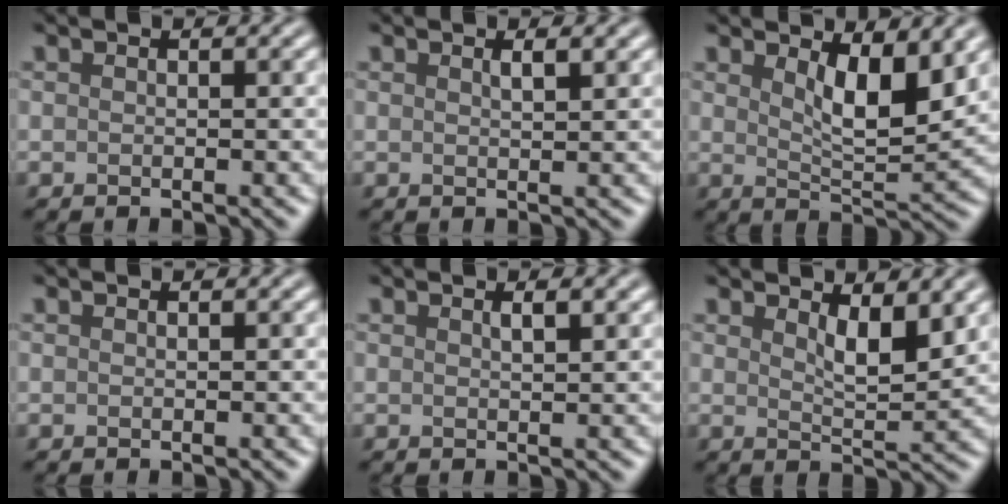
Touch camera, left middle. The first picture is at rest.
{"total": 1.5, "force": [0.8, 0.6, 1.2], "torque": [-0.003, 0.005, 0.002]}
{"total": 5.0, "force": [2.1, 1.5, 4.3], "torque": [-0.071, -0.010, 0.043]}
{"total": 0.0}
{"total": 1.5, "force": [0.7, 0.6, 1.2], "torque": [-0.003, 0.005, 0.002]}
{"total": 3.3, "force": [1.7, 0.9, 2.7], "torque": [-0.045, -0.007, 0.036]}